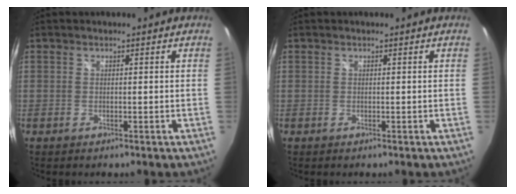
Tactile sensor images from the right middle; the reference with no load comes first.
{"total": 0.0}